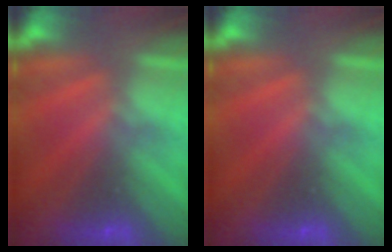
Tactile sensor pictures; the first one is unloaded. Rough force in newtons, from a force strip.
{"total": 0.0}